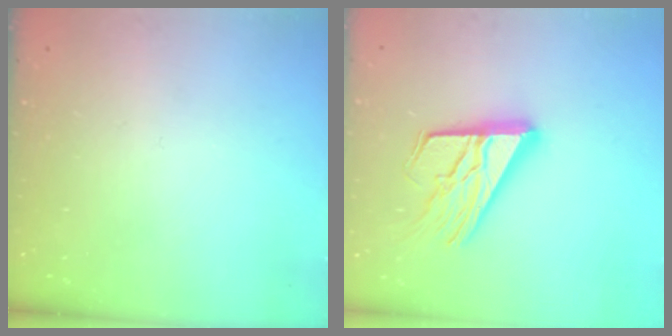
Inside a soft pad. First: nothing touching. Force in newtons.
{"total": 18.0, "press": 17.9, "slide": 1.8}